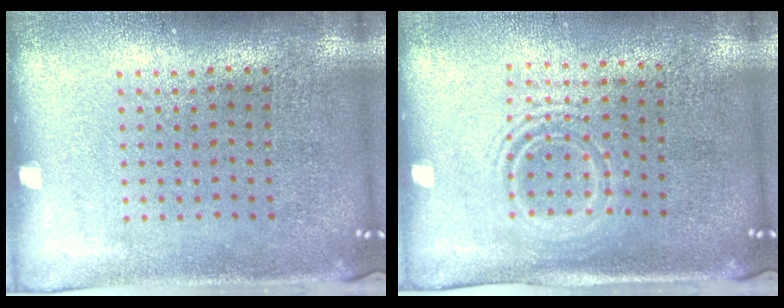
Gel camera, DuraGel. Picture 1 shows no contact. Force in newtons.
{"total": 1.4, "press": 1.2, "slide": 0.7}